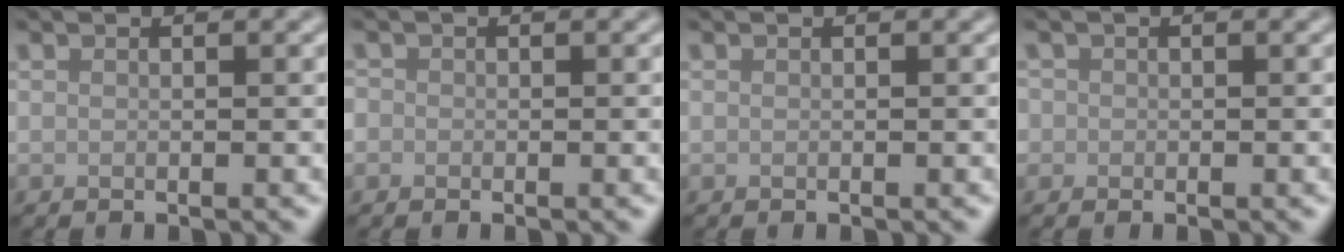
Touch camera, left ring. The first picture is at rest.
{"total": 0.8, "force": [-0.2, 0.8, 0.0], "torque": [0.005, -0.006, -0.005]}
{"total": 0.0}
{"total": 1.0, "force": [0.1, 1.0, 0.0], "torque": [0.010, -0.002, -0.004]}